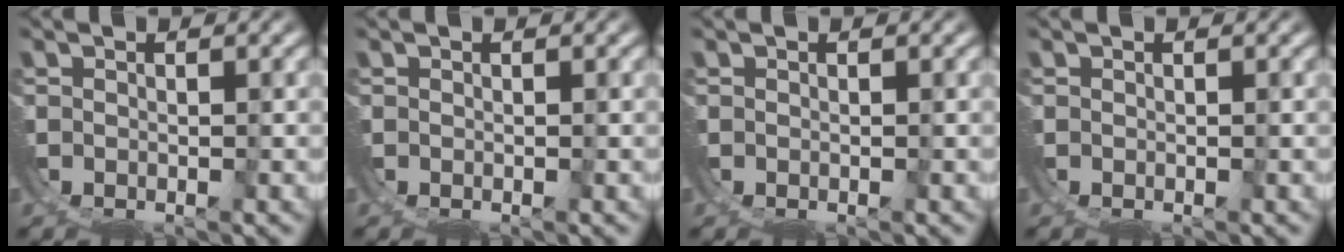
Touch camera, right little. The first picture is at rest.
{"total": 0.0}
{"total": 0.0}
{"total": 0.0}